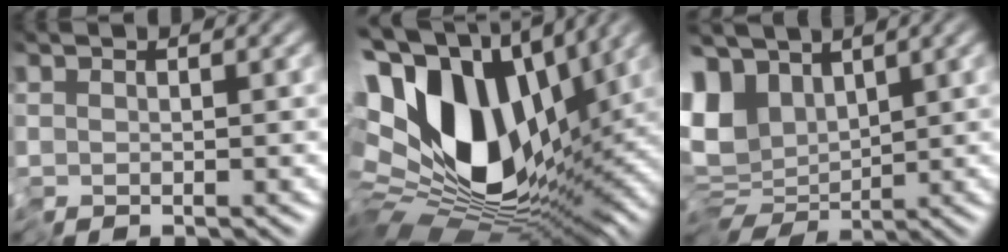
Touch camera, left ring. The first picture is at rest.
{"total": 15.0, "force": [1.3, 9.3, 11.7], "torque": [-0.206, -0.005, 0.024]}
{"total": 6.6, "force": [1.8, 4.6, 4.4], "torque": [-0.094, -0.006, 0.034]}